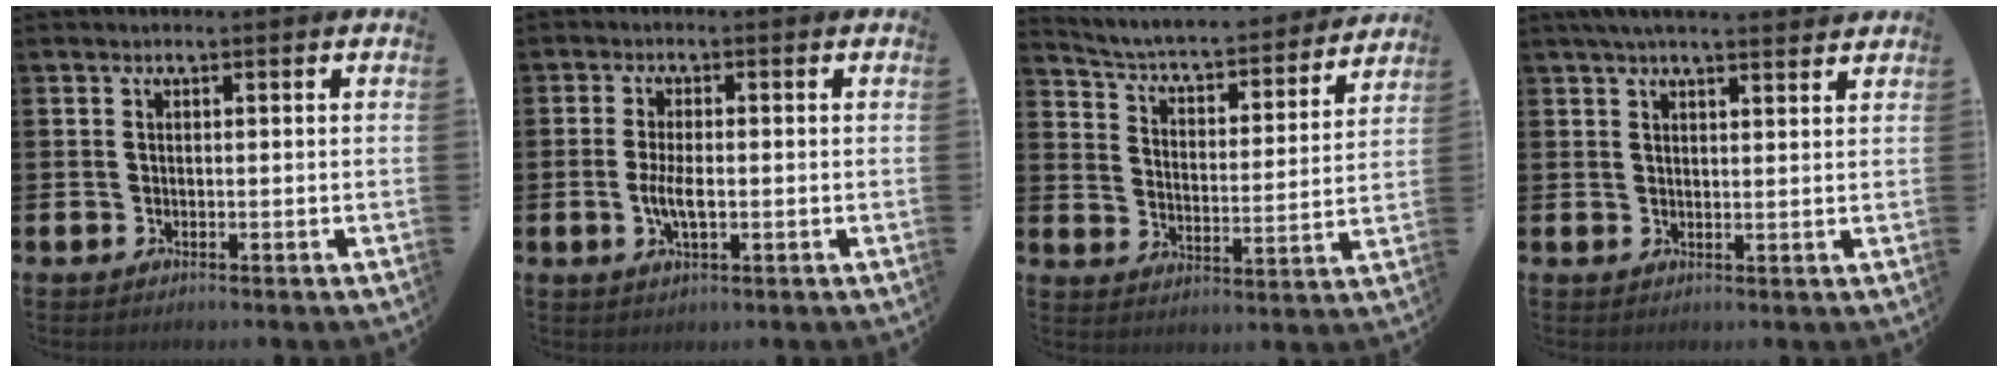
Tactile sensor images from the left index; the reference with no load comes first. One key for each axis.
{"total": 3.8, "fx": -0.5, "fy": 1.4, "fz": 3.5, "tx": -0.061, "ty": -0.002, "tz": -0.014}
{"total": 5.3, "fx": 4.9, "fy": 0.9, "fz": 1.7, "tx": -0.065, "ty": -0.043, "tz": 0.076}
{"total": 3.6, "fx": 3.3, "fy": 0.4, "fz": 1.5, "tx": -0.036, "ty": -0.004, "tz": 0.060}